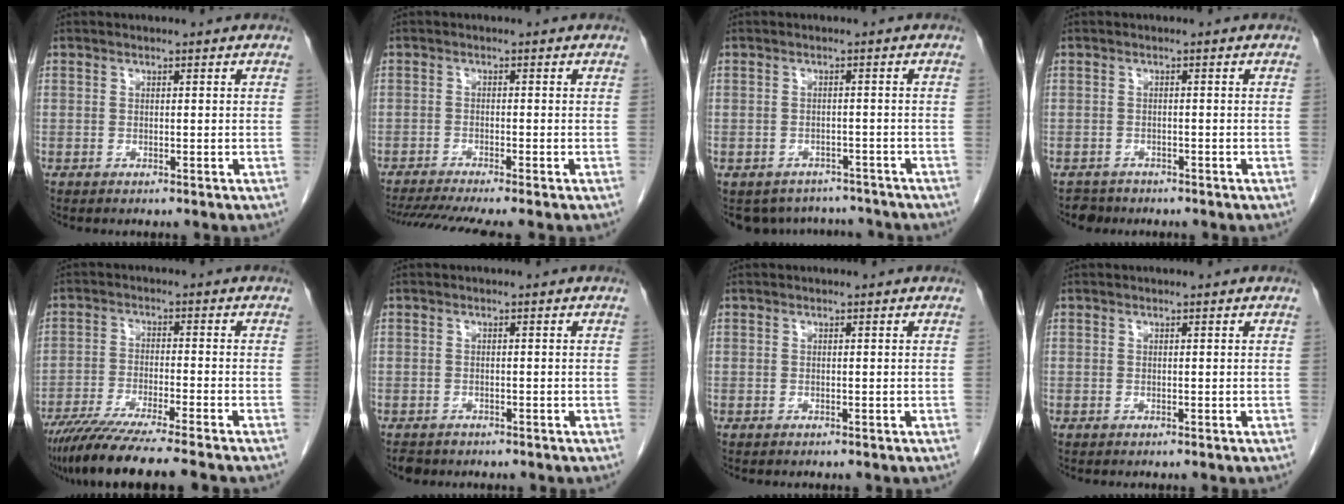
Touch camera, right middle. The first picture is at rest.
{"total": 9.0, "force": [-7.7, -0.6, 4.7], "torque": [-0.070, -0.017, -0.121]}
{"total": 7.3, "force": [-6.7, 2.9, 0.3], "torque": [0.002, 0.011, -0.080]}
{"total": 2.0, "force": [-1.7, 1.0, -0.5], "torque": [0.003, 0.001, -0.029]}
{"total": 12.7, "force": [-10.7, -0.7, 6.9], "torque": [-0.098, -0.038, -0.170]}
{"total": 1.9, "force": [-1.5, 1.1, 0.3], "torque": [-0.009, 0.000, -0.024]}
{"total": 0.0}
{"total": 0.0}